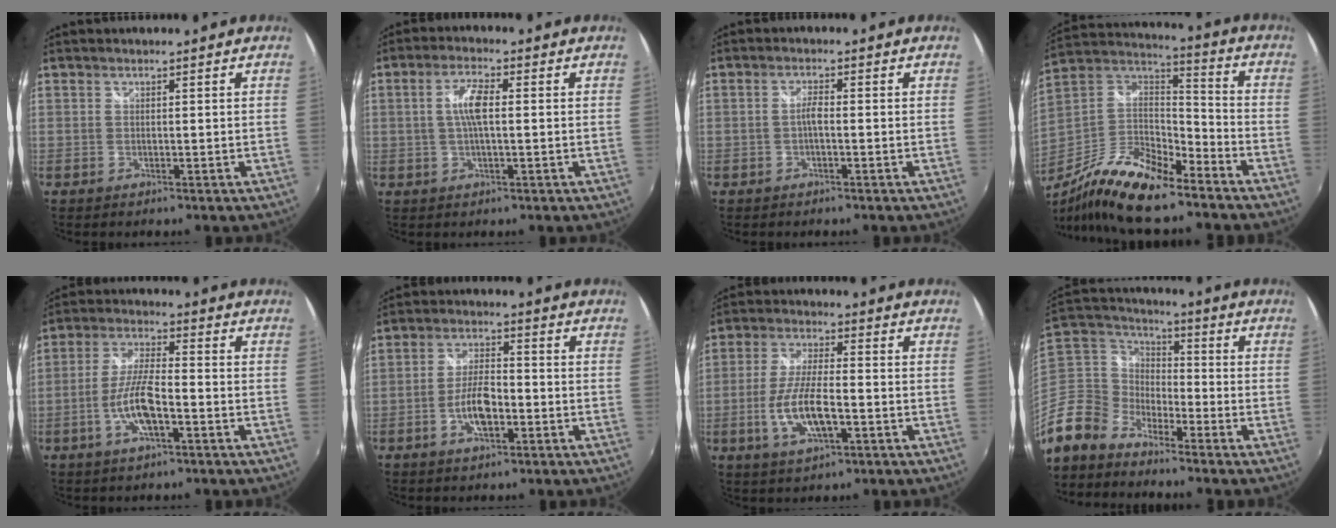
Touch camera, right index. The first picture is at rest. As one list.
[{"total": 5.2, "force": [0.3, 1.3, 5.0], "torque": [-0.095, 0.006, 0.007]}, {"total": 1.8, "force": [-0.6, 0.3, 1.6], "torque": [-0.034, 0.005, -0.012]}, {"total": 20.1, "force": [-14.7, 5.4, 12.6], "torque": [-0.256, -0.026, -0.274]}, {"total": 8.8, "force": [-3.4, 2.2, 7.8], "torque": [-0.161, 0.000, -0.064]}, {"total": 7.2, "force": [-2.7, 2.9, 6.0], "torque": [-0.119, 0.004, -0.047]}, {"total": 10.4, "force": [-3.2, 3.5, 9.3], "torque": [-0.188, -0.007, -0.057]}, {"total": 13.5, "force": [-9.2, 8.7, 4.8], "torque": [-0.131, 0.016, -0.196]}]